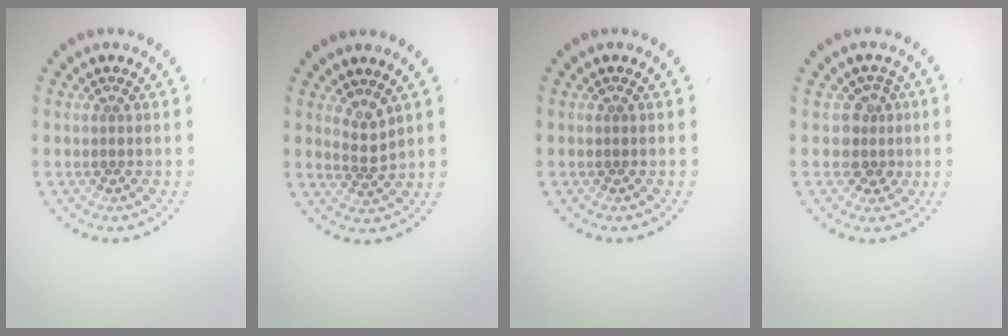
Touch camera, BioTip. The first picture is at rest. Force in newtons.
{"total": 1.7, "press": 1.3, "slide": 1.2}
{"total": 0.0}
{"total": 2.4, "press": 1.9, "slide": 1.5}